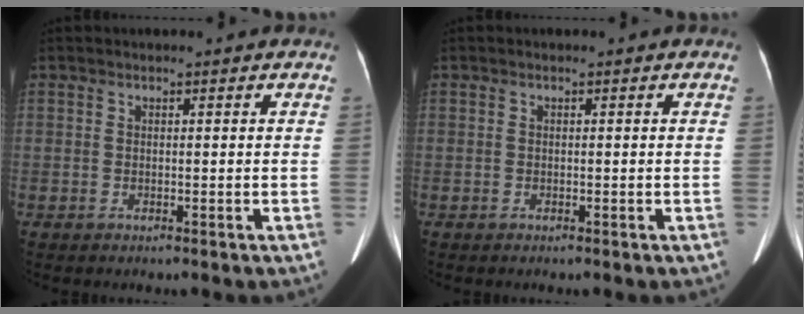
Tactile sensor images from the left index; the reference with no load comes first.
{"total": 0.0}